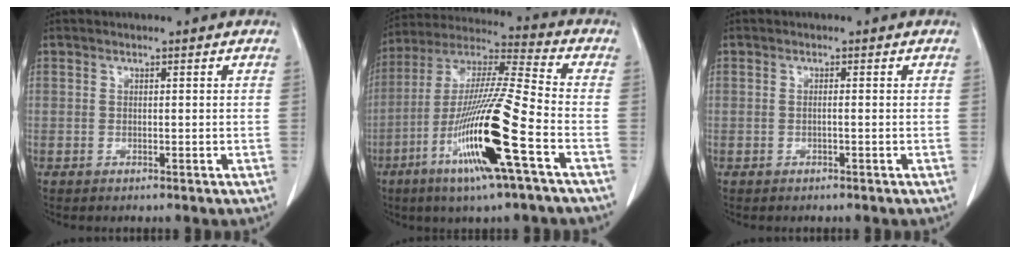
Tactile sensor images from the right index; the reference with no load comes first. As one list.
[{"total": 18.7, "force": [-7.1, -0.1, 17.2], "torque": [-0.355, -0.025, -0.139]}, {"total": 0.5, "force": [-0.1, -0.1, 0.5], "torque": [-0.009, 0.001, -0.002]}]